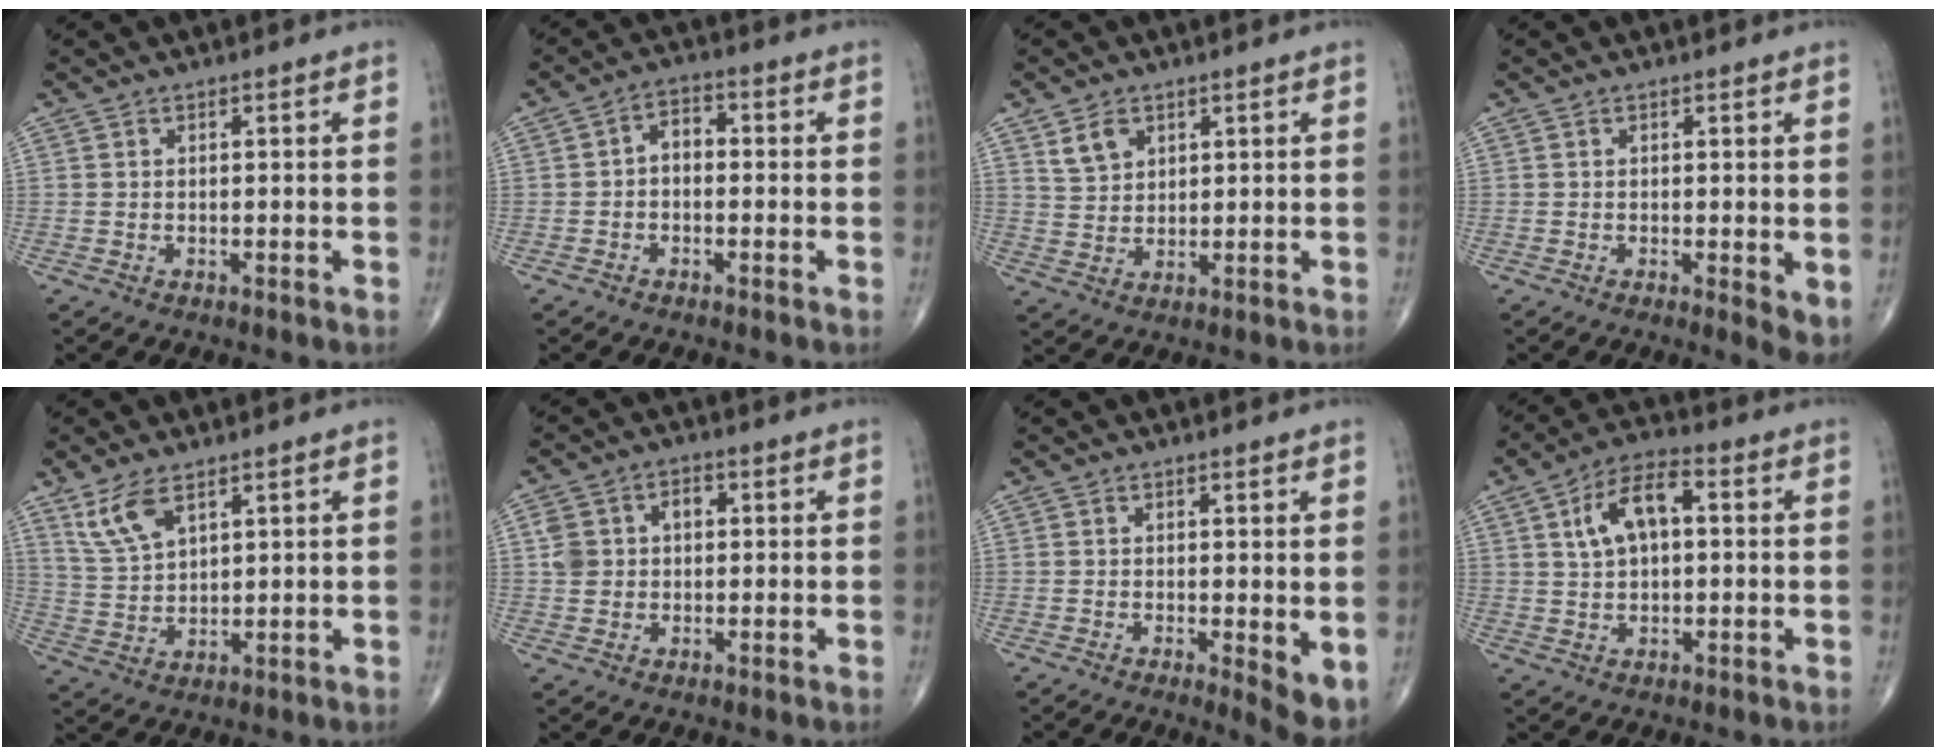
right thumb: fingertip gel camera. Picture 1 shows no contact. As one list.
[{"total": 4.1, "force": [-0.4, 2.8, 2.9], "torque": [-0.035, 0.020, -0.018]}, {"total": 4.7, "force": [2.6, 3.3, 2.2], "torque": [-0.027, -0.015, 0.055]}, {"total": 3.6, "force": [-0.2, 1.1, 3.5], "torque": [-0.050, -0.013, -0.005]}, {"total": 7.2, "force": [4.5, 3.2, 4.6], "torque": [-0.090, -0.016, 0.098]}, {"total": 6.5, "force": [1.0, 5.3, 3.7], "torque": [-0.049, 0.016, 0.018]}, {"total": 4.6, "force": [-0.2, 1.3, 4.4], "torque": [-0.062, -0.014, -0.005]}, {"total": 9.6, "force": [2.1, 5.1, 7.9], "torque": [-0.136, 0.019, 0.031]}]